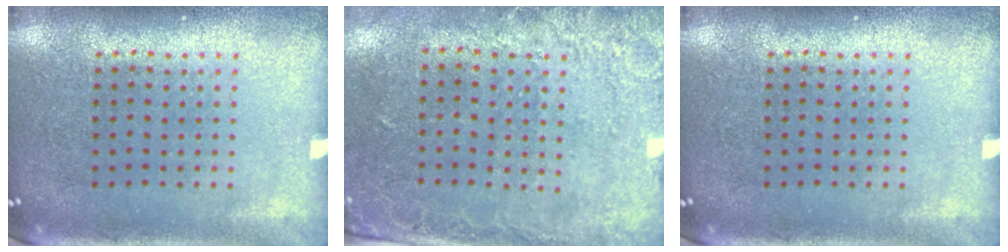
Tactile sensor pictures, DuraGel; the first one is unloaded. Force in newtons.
{"total": 2.6, "press": 1.9, "slide": 1.8}
{"total": 0.0}